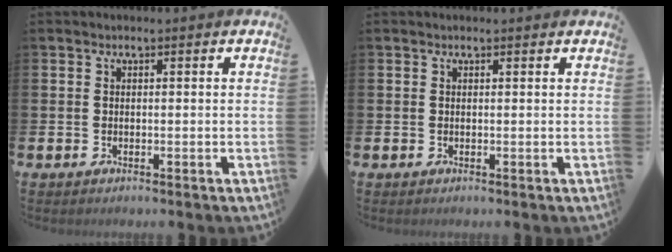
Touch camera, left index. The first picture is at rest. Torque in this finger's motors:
{"motor_torque": [0.83, -1.31, 0.01, 0.00]}